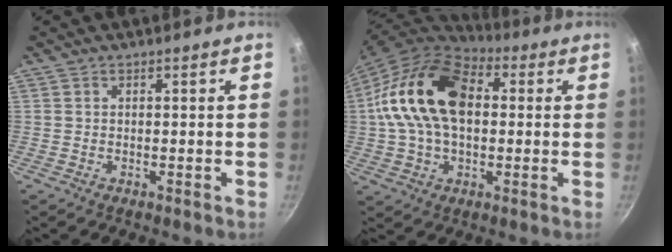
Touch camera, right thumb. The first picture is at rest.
{"total": 20.6, "force": [2.4, 13.3, 15.6], "torque": [-0.276, 0.028, 0.027]}